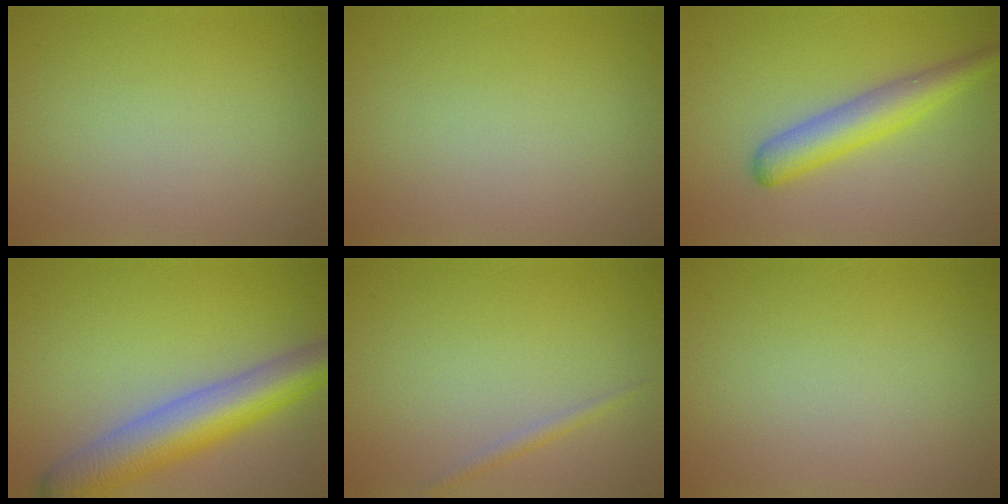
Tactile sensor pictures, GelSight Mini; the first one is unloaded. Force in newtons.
{"total": 0.0}
{"total": 4.4, "press": 4.4, "slide": 0.1}
{"total": 8.6, "press": 8.6, "slide": 0.2}
{"total": 1.1, "press": 1.1, "slide": 0.0}
{"total": 0.0}